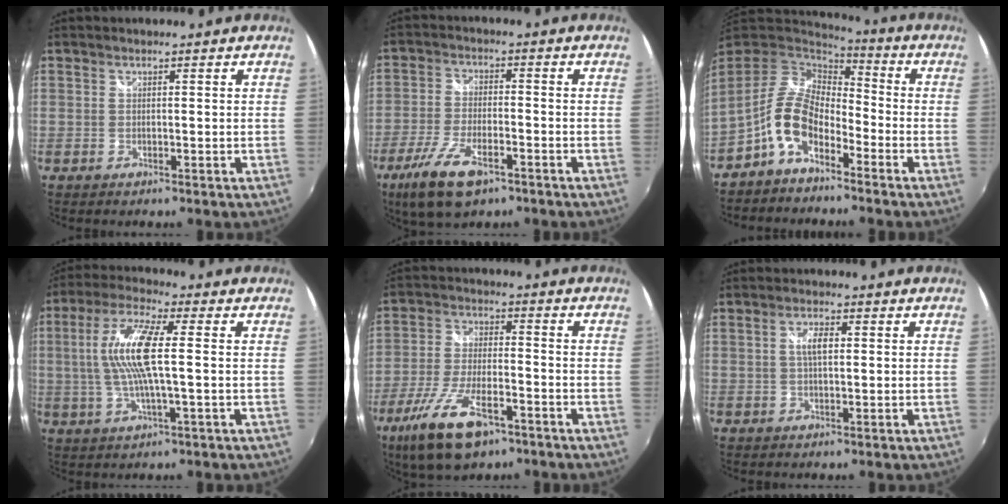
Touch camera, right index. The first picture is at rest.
{"total": 11.5, "force": [-6.9, 4.4, 8.1], "torque": [-0.184, -0.025, -0.129]}
{"total": 10.5, "force": [-5.3, 5.6, 7.1], "torque": [-0.143, 0.012, -0.109]}
{"total": 11.9, "force": [0.6, 1.9, 11.7], "torque": [-0.227, 0.006, 0.008]}
{"total": 13.2, "force": [-7.9, 4.9, 9.4], "torque": [-0.205, -0.027, -0.147]}
{"total": 3.1, "force": [0.5, 1.2, 2.8], "torque": [-0.052, 0.003, 0.007]}